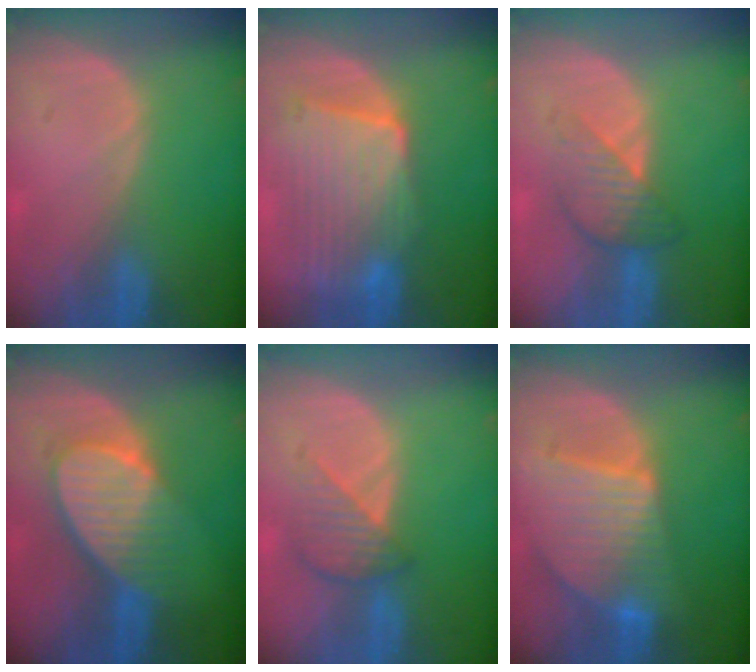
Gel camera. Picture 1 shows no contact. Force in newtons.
{"total": 10.1, "press": 9.0, "slide": 4.5}
{"total": 4.8, "press": 4.8, "slide": 0.3}
{"total": 8.1, "press": 7.6, "slide": 2.8}
{"total": 4.6, "press": 4.3, "slide": 1.7}
{"total": 9.4, "press": 8.1, "slide": 4.7}